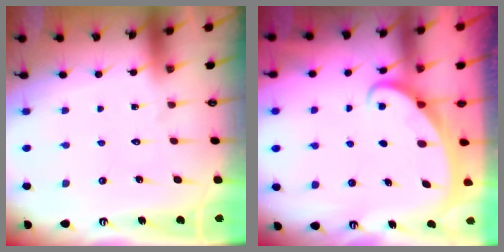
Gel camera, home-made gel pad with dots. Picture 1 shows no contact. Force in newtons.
{"total": 2.1, "press": 2.1, "slide": 0.0}